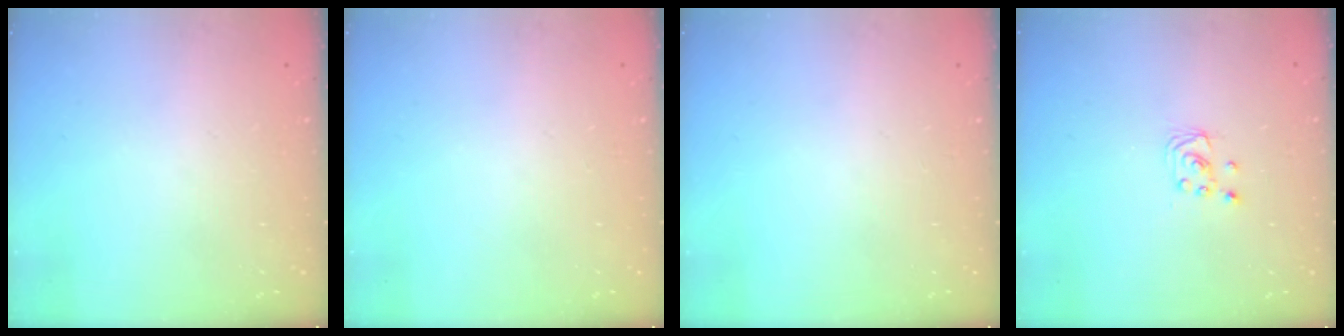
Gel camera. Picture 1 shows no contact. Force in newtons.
{"total": 0.0}
{"total": 0.0}
{"total": 1.9, "press": 1.9, "slide": 0.1}